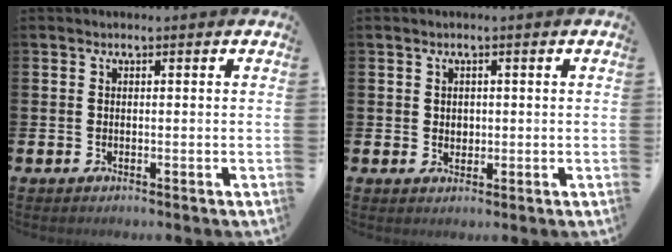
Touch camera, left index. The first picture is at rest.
{"total": 1.4, "force": [0.8, 1.1, 0.5], "torque": [0.002, 0.003, 0.012]}